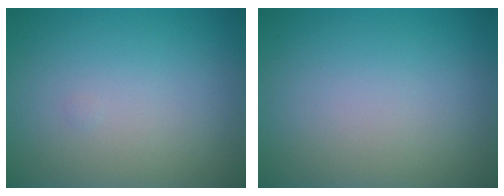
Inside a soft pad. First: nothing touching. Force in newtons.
{"total": 0.0}